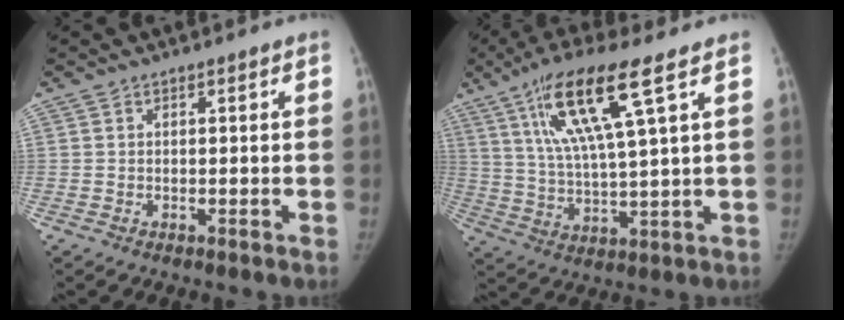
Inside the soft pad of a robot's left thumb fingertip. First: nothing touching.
{"total": 14.7, "force": [7.0, 1.4, 12.9], "torque": [-0.257, -0.021, 0.132]}